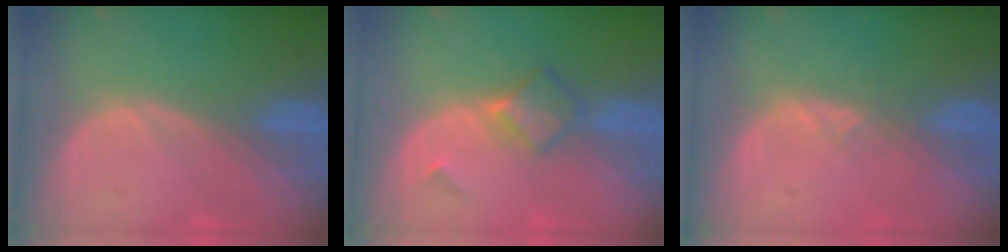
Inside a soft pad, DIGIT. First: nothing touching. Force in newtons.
{"total": 4.9, "press": 4.3, "slide": 2.3}
{"total": 1.4, "press": 1.2, "slide": 0.8}